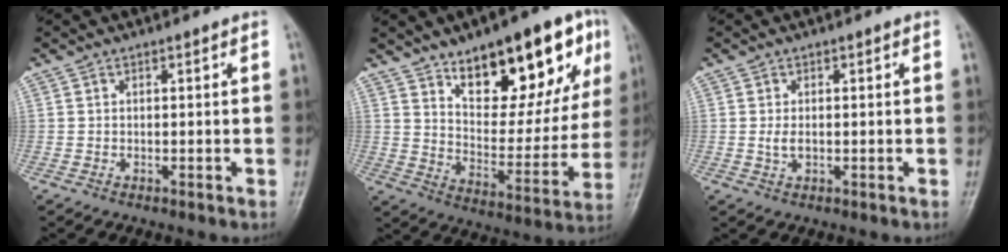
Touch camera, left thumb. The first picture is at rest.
{"total": 22.2, "force": [12.0, 9.4, 16.1], "torque": [-0.177, -0.048, 0.187]}
{"total": 1.9, "force": [0.0, 1.1, 1.6], "torque": [-0.034, -0.001, -0.002]}